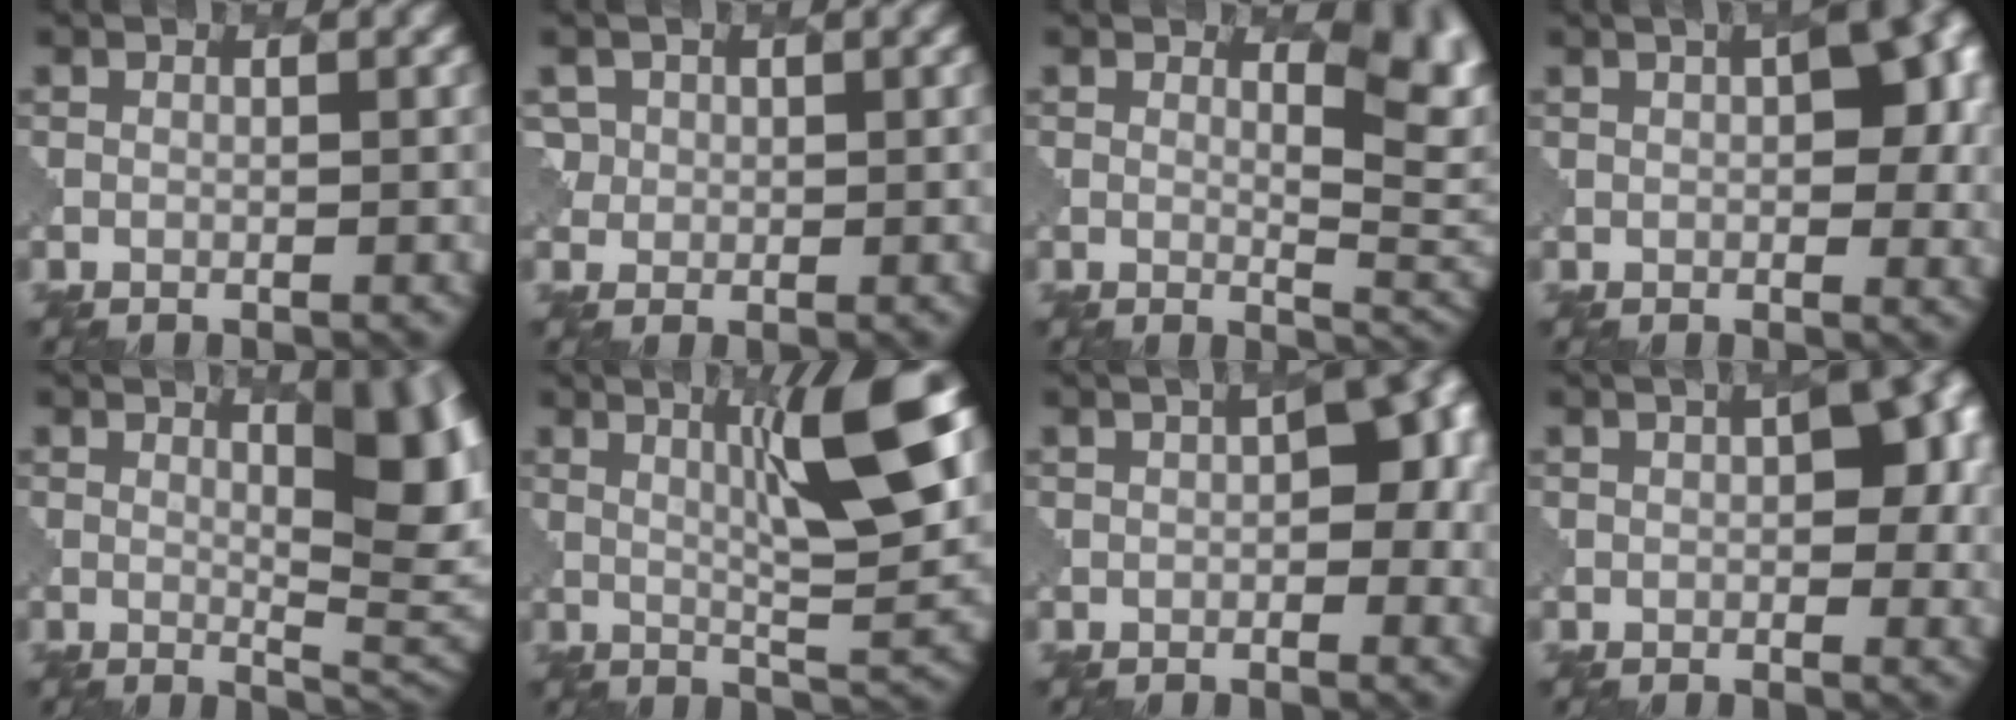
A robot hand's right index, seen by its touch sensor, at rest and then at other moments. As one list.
[{"total": 2.4, "force": [1.0, 2.1, 0.3], "torque": [-0.009, 0.008, 0.010]}, {"total": 6.0, "force": [2.2, 2.9, 4.7], "torque": [-0.049, -0.004, 0.027]}, {"total": 6.5, "force": [1.0, 3.0, 5.6], "torque": [-0.053, 0.008, 0.008]}, {"total": 9.8, "force": [2.6, 3.6, 8.8], "torque": [-0.079, 0.010, 0.030]}, {"total": 8.5, "force": [3.2, 1.1, 7.8], "torque": [-0.116, -0.005, 0.052]}, {"total": 6.4, "force": [0.2, 3.2, 5.5], "torque": [-0.054, 0.005, -0.002]}, {"total": 6.4, "force": [0.9, 3.0, 5.5], "torque": [-0.055, 0.007, 0.008]}]